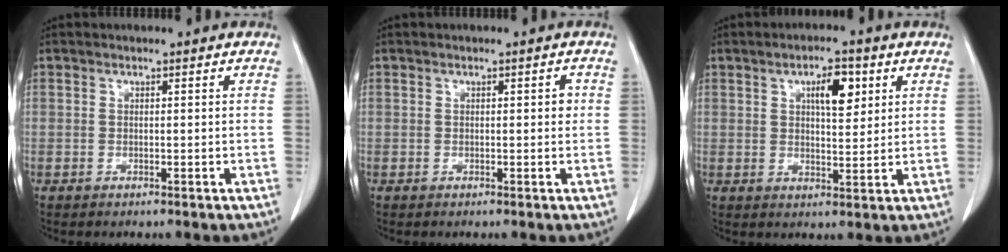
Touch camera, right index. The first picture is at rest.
{"total": 1.0, "force": [0.1, 0.4, 0.9], "torque": [-0.009, 0.002, 0.002]}
{"total": 5.9, "force": [2.4, 2.1, 5.0], "torque": [-0.081, 0.005, 0.041]}